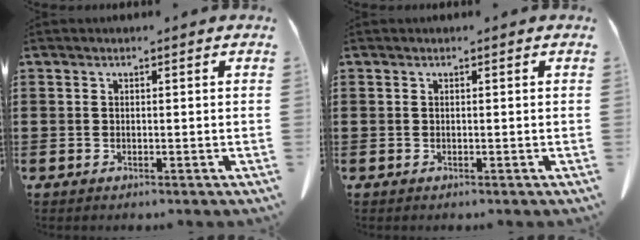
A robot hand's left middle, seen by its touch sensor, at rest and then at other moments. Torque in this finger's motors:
{"motor_torque": [-0.03, 0.02, 0.00, 0.00]}